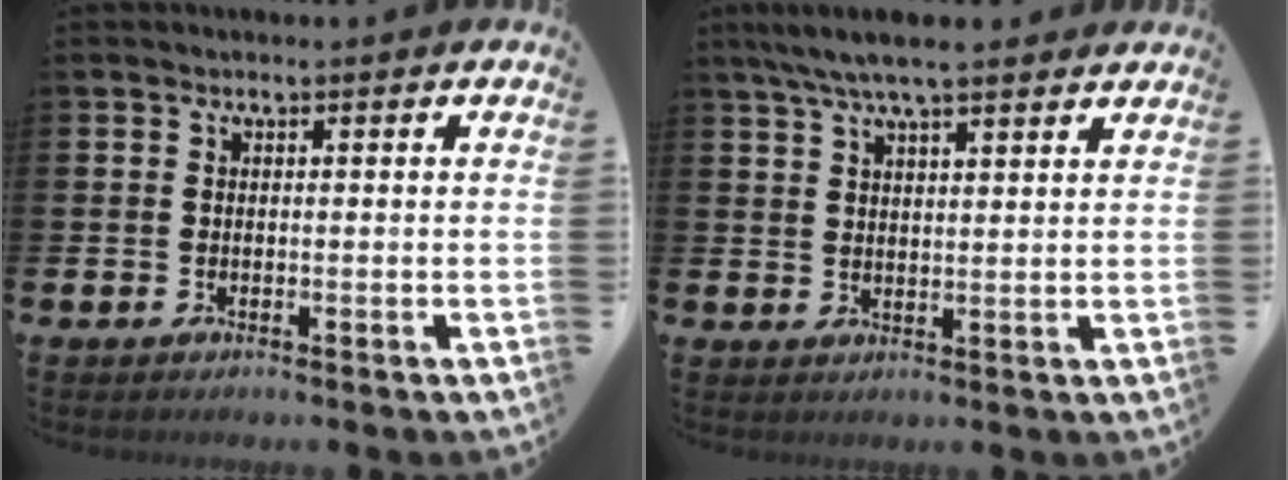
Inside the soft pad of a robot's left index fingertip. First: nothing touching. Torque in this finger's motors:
{"motor_torque": [1.11, -1.03, 0.83, 0.21]}